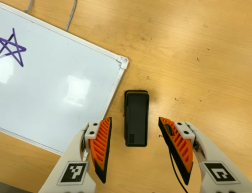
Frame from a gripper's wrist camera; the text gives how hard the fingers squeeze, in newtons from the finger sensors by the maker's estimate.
{"total": 0.0}